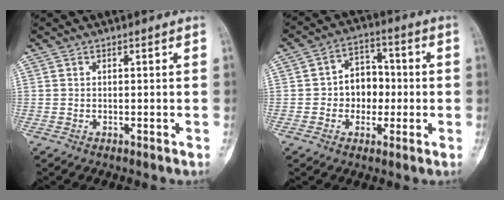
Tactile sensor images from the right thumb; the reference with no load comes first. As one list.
[{"total": 8.6, "force": [-0.7, 6.8, 5.1], "torque": [-0.028, 0.027, -0.018]}]